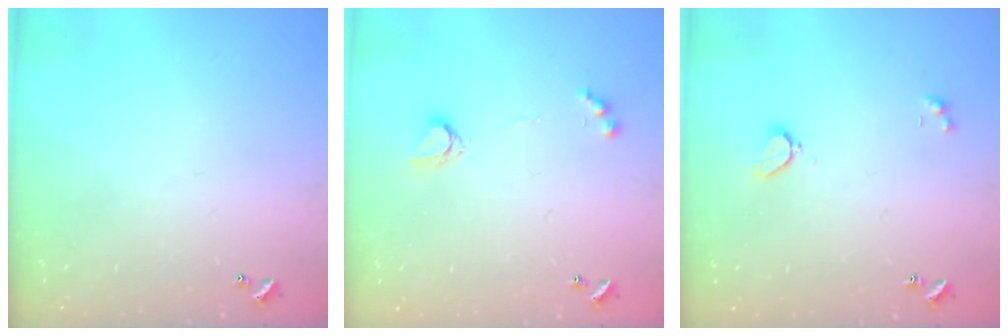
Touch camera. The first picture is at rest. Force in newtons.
{"total": 4.0, "press": 4.0, "slide": 0.3}
{"total": 2.1, "press": 2.0, "slide": 0.5}